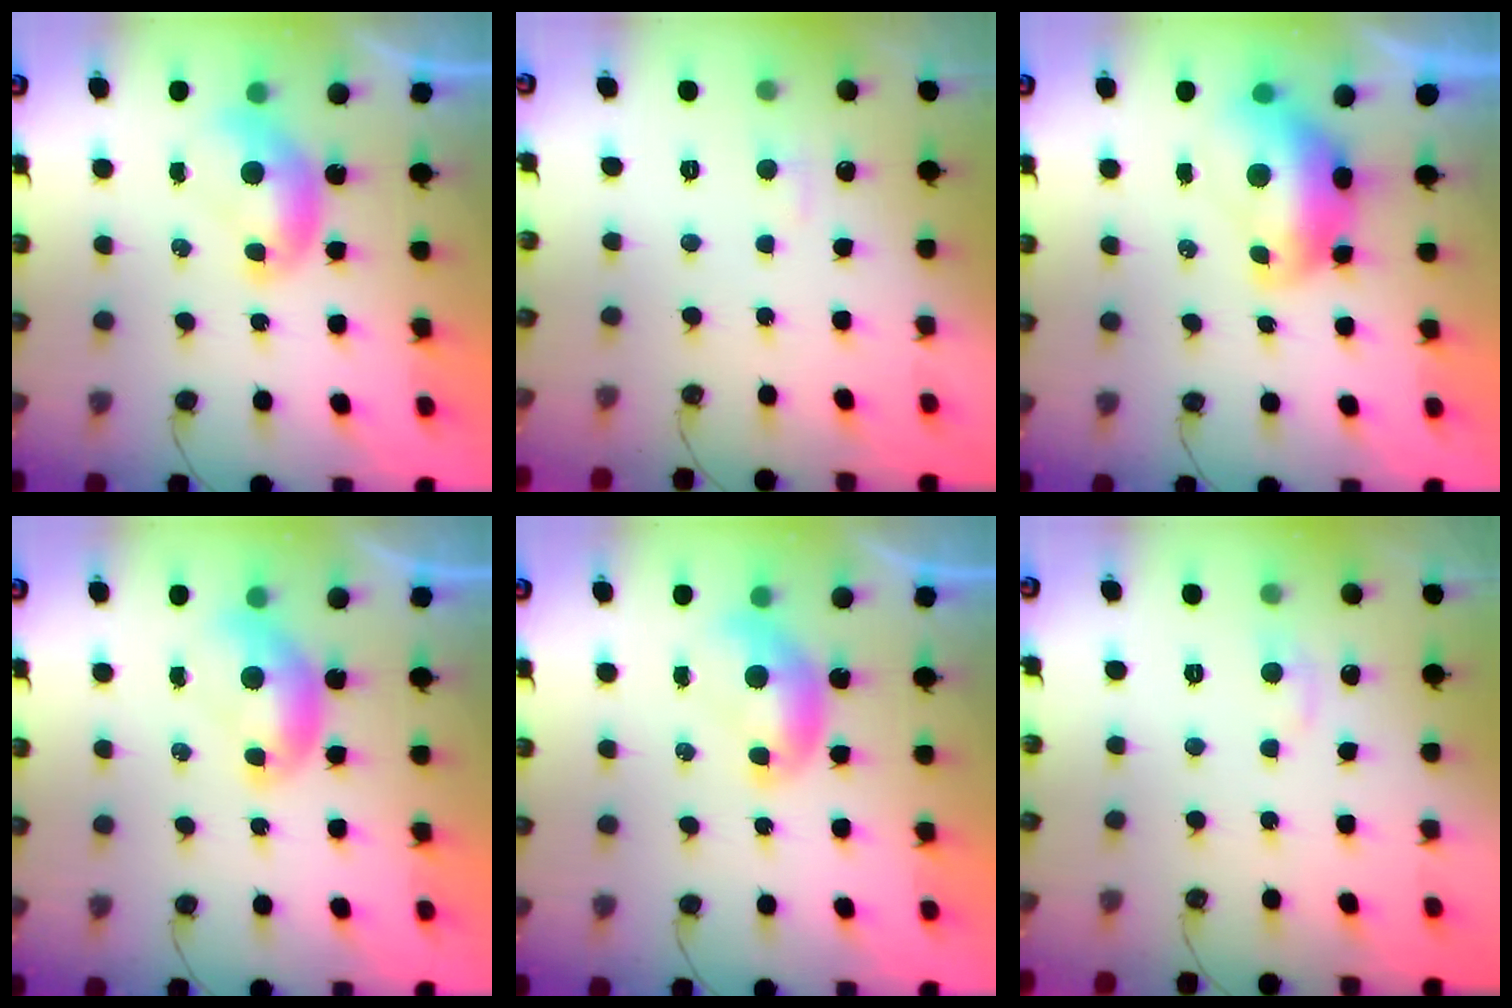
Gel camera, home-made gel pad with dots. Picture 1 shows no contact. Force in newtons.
{"total": 2.1, "press": 2.0, "slide": 0.6}
{"total": 3.1, "press": 3.0, "slide": 0.7}
{"total": 0.0}
{"total": 0.0}
{"total": 1.3, "press": 1.1, "slide": 0.7}